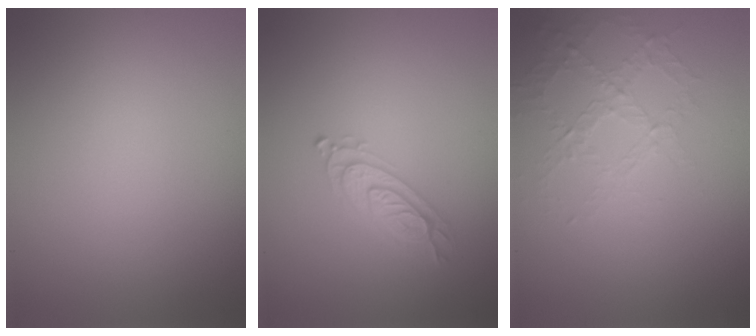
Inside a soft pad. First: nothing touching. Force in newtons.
{"total": 2.1, "press": 2.1, "slide": 0.5}
{"total": 1.6, "press": 1.1, "slide": 1.2}